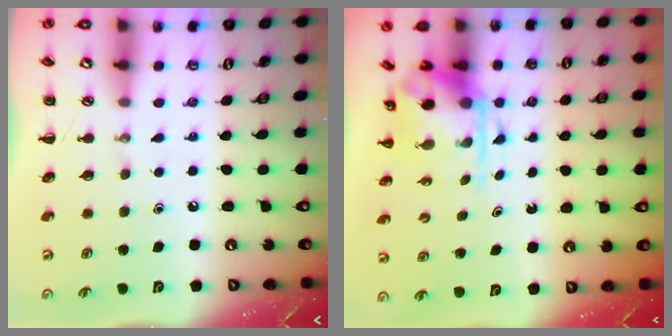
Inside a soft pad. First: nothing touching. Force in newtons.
{"total": 4.0, "press": 3.8, "slide": 1.1}